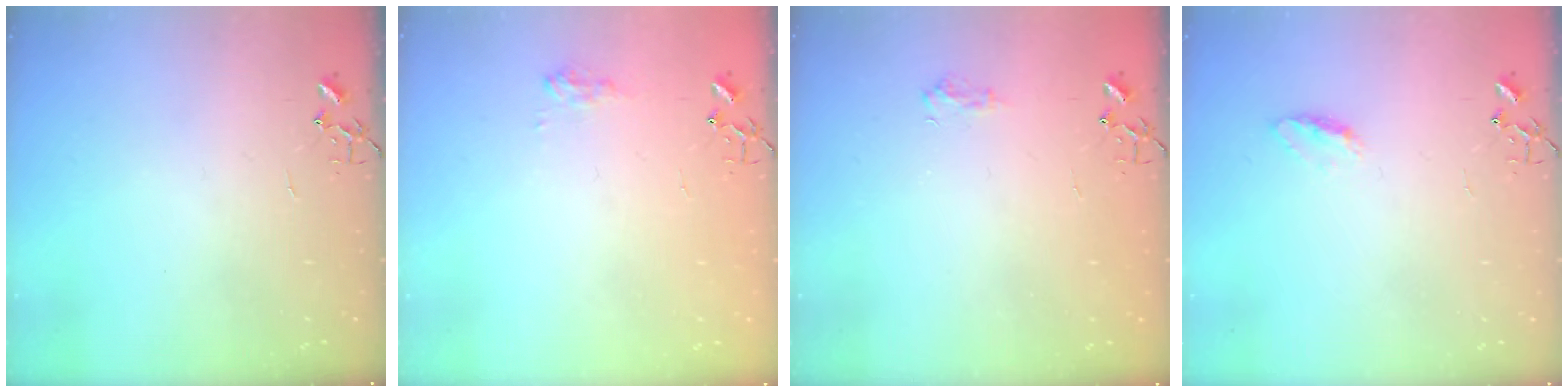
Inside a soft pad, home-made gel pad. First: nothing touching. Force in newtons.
{"total": 7.8, "press": 7.8, "slide": 0.7}
{"total": 6.6, "press": 6.6, "slide": 0.8}
{"total": 5.0, "press": 5.0, "slide": 0.7}